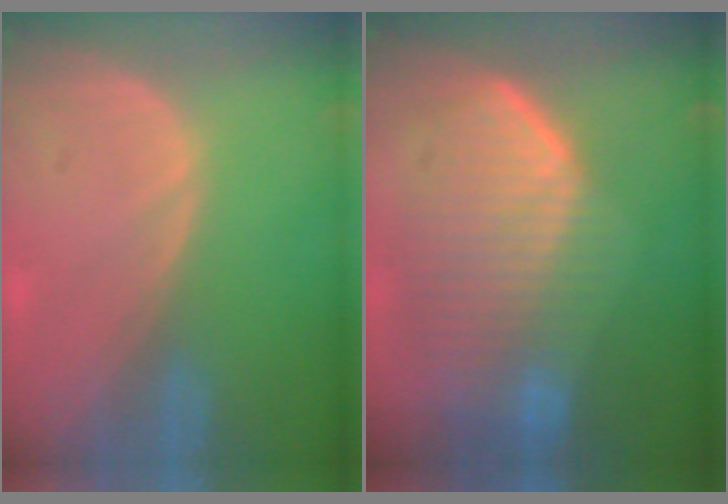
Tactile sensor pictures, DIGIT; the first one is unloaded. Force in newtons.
{"total": 10.9, "press": 9.5, "slide": 5.3}